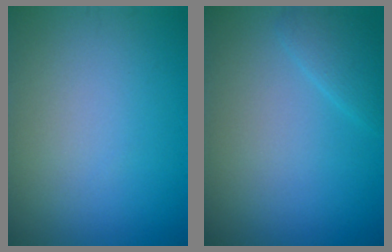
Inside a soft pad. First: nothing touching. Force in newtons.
{"total": 1.7, "press": 1.7, "slide": 0.1}